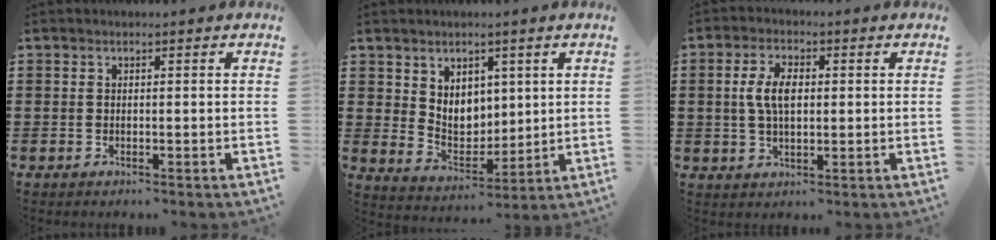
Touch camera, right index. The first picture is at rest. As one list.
[{"total": 5.4, "force": [3.1, 4.2, 1.5], "torque": [-0.045, -0.007, 0.057]}, {"total": 5.6, "force": [0.6, 2.8, 4.8], "torque": [-0.105, 0.009, 0.006]}]